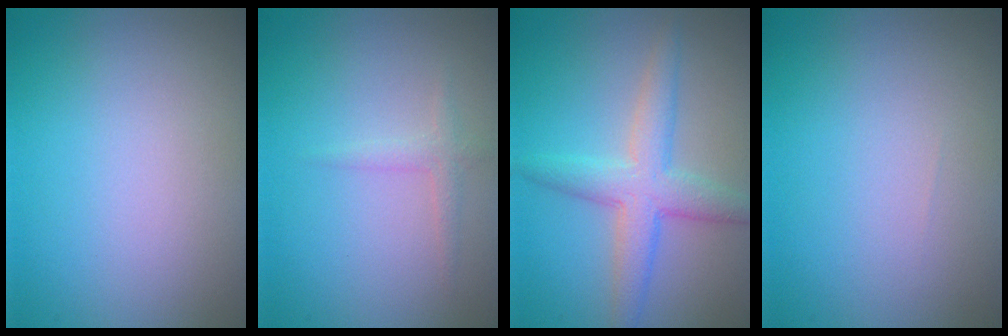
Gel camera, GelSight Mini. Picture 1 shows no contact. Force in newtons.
{"total": 1.1, "press": 1.1, "slide": 0.0}
{"total": 4.3, "press": 4.3, "slide": 0.2}
{"total": 0.0}